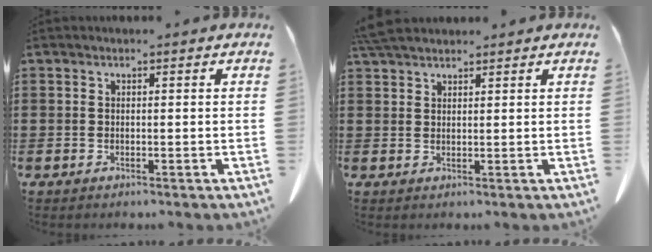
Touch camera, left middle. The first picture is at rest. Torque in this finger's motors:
{"motor_torque": [0.79, -0.77, 0.31, 0.09]}